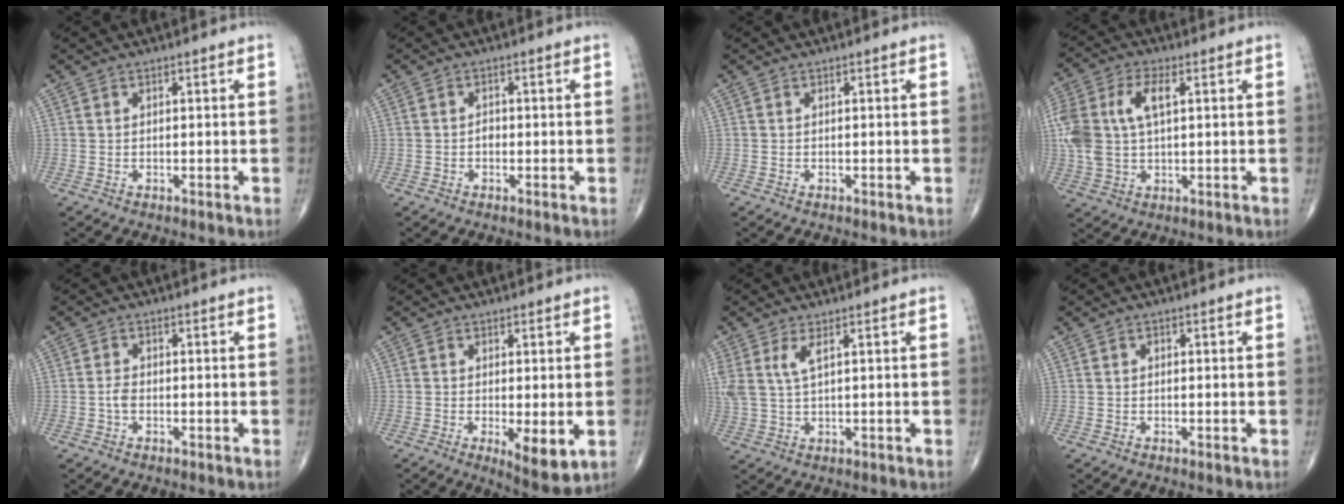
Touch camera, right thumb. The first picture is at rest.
{"total": 1.3, "force": [-0.4, 1.0, 0.8], "torque": [-0.007, 0.004, -0.009]}
{"total": 0.0}
{"total": 13.0, "force": [2.5, 7.1, 10.6], "torque": [-0.249, 0.017, 0.052]}
{"total": 1.8, "force": [-0.6, 1.1, 1.3], "torque": [-0.024, 0.005, -0.014]}
{"total": 6.8, "force": [-1.5, 2.2, 6.2], "torque": [-0.095, -0.021, -0.019]}
{"total": 5.1, "force": [2.0, 1.8, 4.3], "torque": [-0.115, 0.000, 0.050]}
{"total": 0.6, "force": [0.1, 0.5, 0.4], "torque": [-0.003, 0.001, 0.001]}